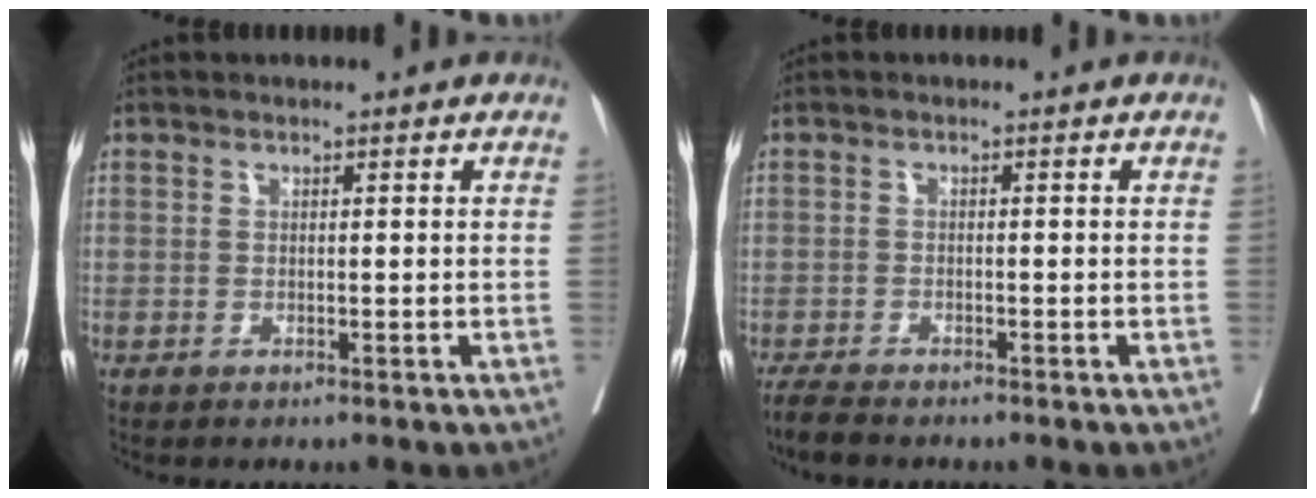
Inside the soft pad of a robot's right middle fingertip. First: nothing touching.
{"total": 3.5, "force": [-3.1, 0.6, 1.5], "torque": [-0.026, -0.010, -0.052]}